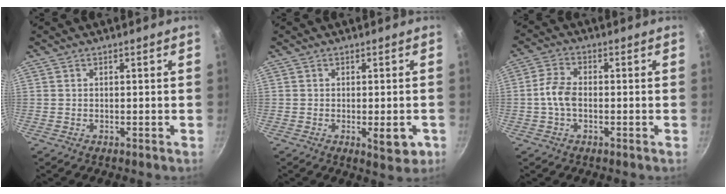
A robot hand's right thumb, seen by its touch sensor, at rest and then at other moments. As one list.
[{"total": 4.9, "force": [-1.6, 1.9, 4.3], "torque": [-0.041, -0.003, -0.014]}, {"total": 5.5, "force": [-0.8, 3.4, 4.3], "torque": [-0.089, 0.017, -0.022]}]